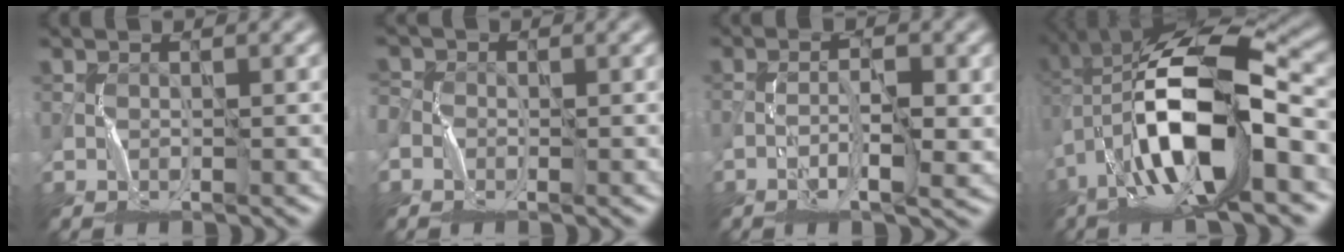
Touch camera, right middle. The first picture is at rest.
{"total": 1.3, "force": [-0.6, 1.1, 0.2], "torque": [0.003, -0.003, -0.010]}
{"total": 3.6, "force": [-1.2, 1.0, 3.3], "torque": [-0.063, 0.000, -0.023]}
{"total": 14.3, "force": [-3.6, 5.0, 12.9], "torque": [-0.238, 0.013, -0.067]}